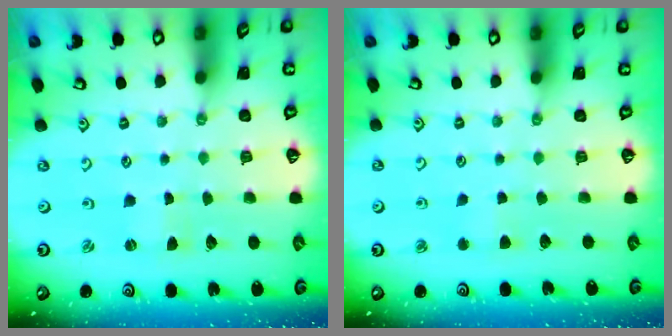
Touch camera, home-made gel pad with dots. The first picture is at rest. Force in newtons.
{"total": 2.6, "press": 2.5, "slide": 0.5}